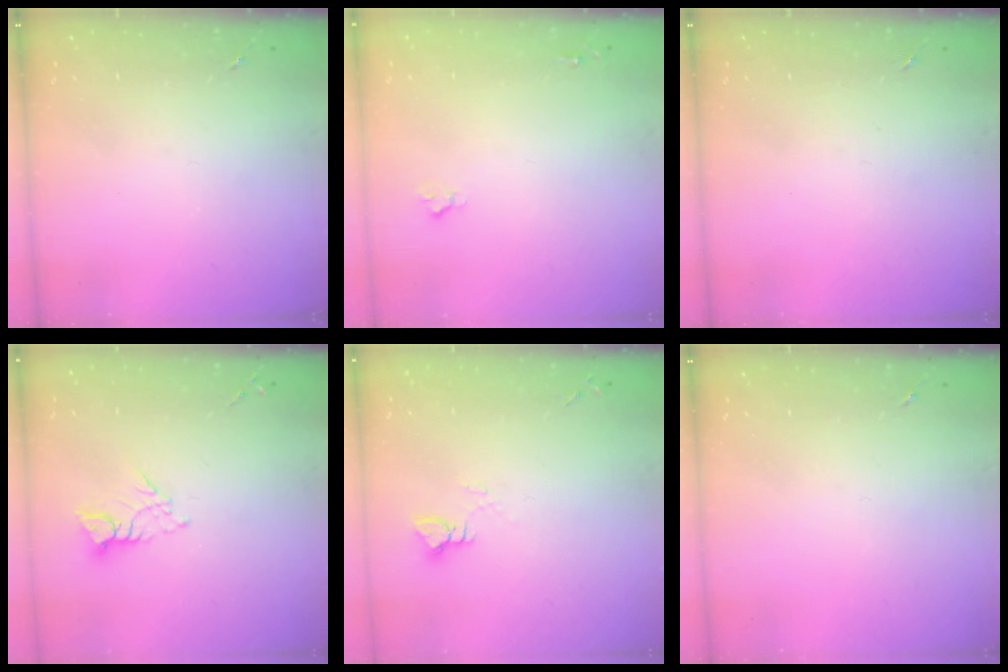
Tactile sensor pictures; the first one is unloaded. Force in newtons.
{"total": 1.9, "press": 1.9, "slide": 0.2}
{"total": 0.0}
{"total": 6.6, "press": 6.6, "slide": 0.3}
{"total": 3.9, "press": 3.9, "slide": 0.4}
{"total": 0.0}